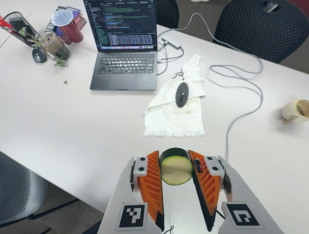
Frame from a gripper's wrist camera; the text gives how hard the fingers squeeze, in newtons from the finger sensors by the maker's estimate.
{"total": 12.5, "left": 12.5, "right": 12.5}